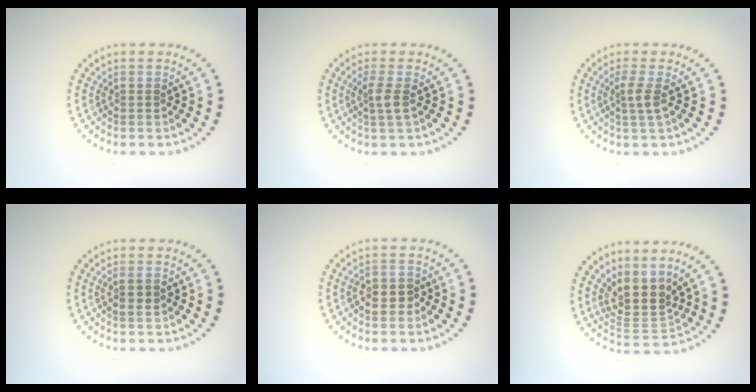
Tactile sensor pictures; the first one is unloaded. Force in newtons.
{"total": 1.7, "press": 1.4, "slide": 1.0}
{"total": 1.8, "press": 1.3, "slide": 1.1}
{"total": 1.3, "press": 1.3, "slide": 0.4}
{"total": 1.7, "press": 1.7, "slide": 0.3}
{"total": 3.8, "press": 2.9, "slide": 2.5}